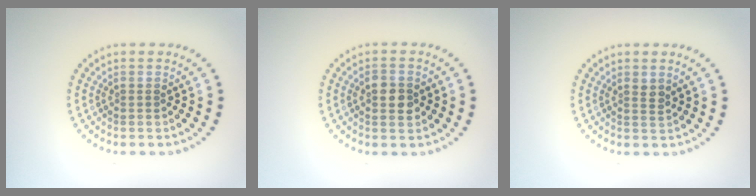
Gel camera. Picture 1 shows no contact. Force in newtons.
{"total": 2.5, "press": 2.5, "slide": 0.1}
{"total": 1.0, "press": 0.8, "slide": 0.6}